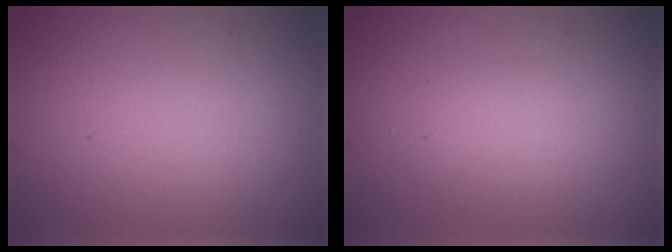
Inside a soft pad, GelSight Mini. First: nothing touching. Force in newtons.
{"total": 1.6, "press": 1.6, "slide": 0.2}